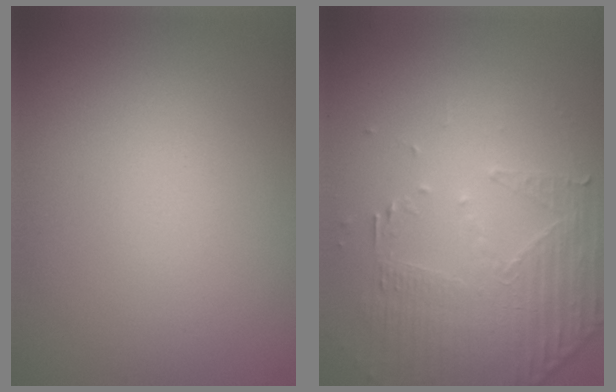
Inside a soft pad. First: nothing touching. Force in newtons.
{"total": 4.8, "press": 3.5, "slide": 3.4}